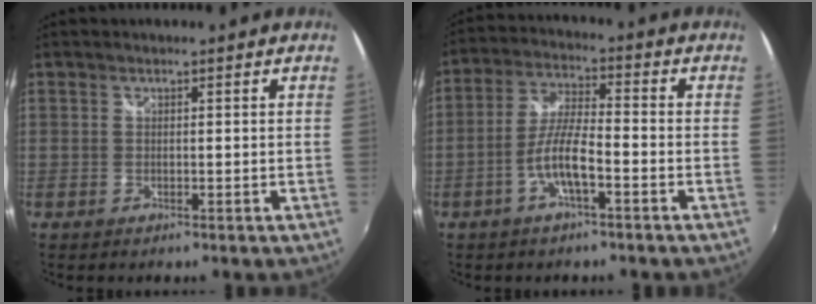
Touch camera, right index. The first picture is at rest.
{"total": 7.2, "force": [-3.1, 1.3, 6.4], "torque": [-0.135, 0.009, -0.057]}